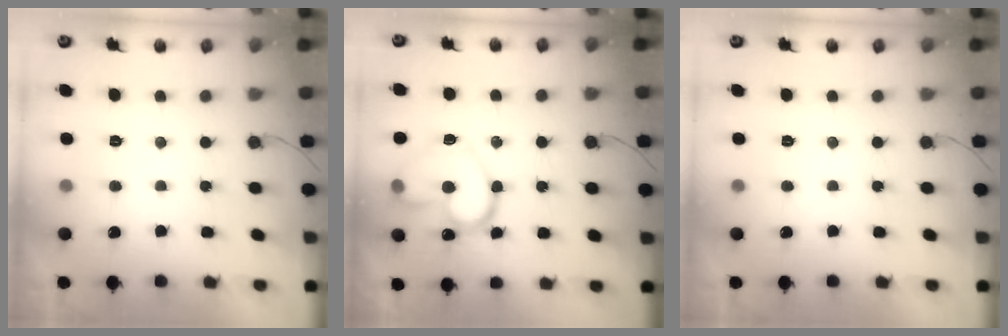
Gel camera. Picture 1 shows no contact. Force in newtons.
{"total": 18.2, "press": 18.2, "slide": 1.3}
{"total": 0.0}